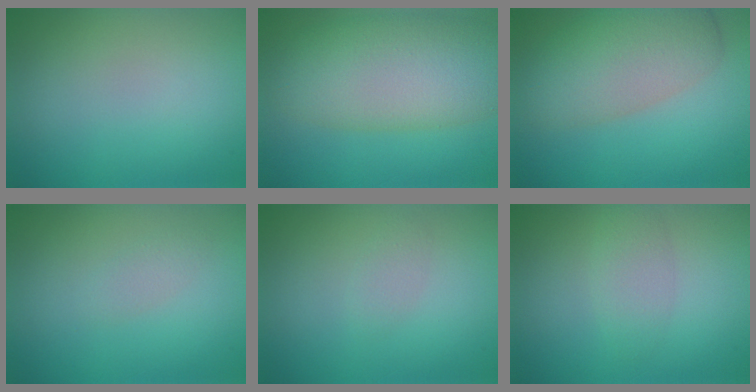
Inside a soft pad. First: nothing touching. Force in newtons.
{"total": 10.0, "press": 10.0, "slide": 0.6}
{"total": 7.0, "press": 7.0, "slide": 0.2}
{"total": 1.1, "press": 1.1, "slide": 0.0}
{"total": 1.1, "press": 1.1, "slide": 0.1}
{"total": 1.2, "press": 1.2, "slide": 0.2}